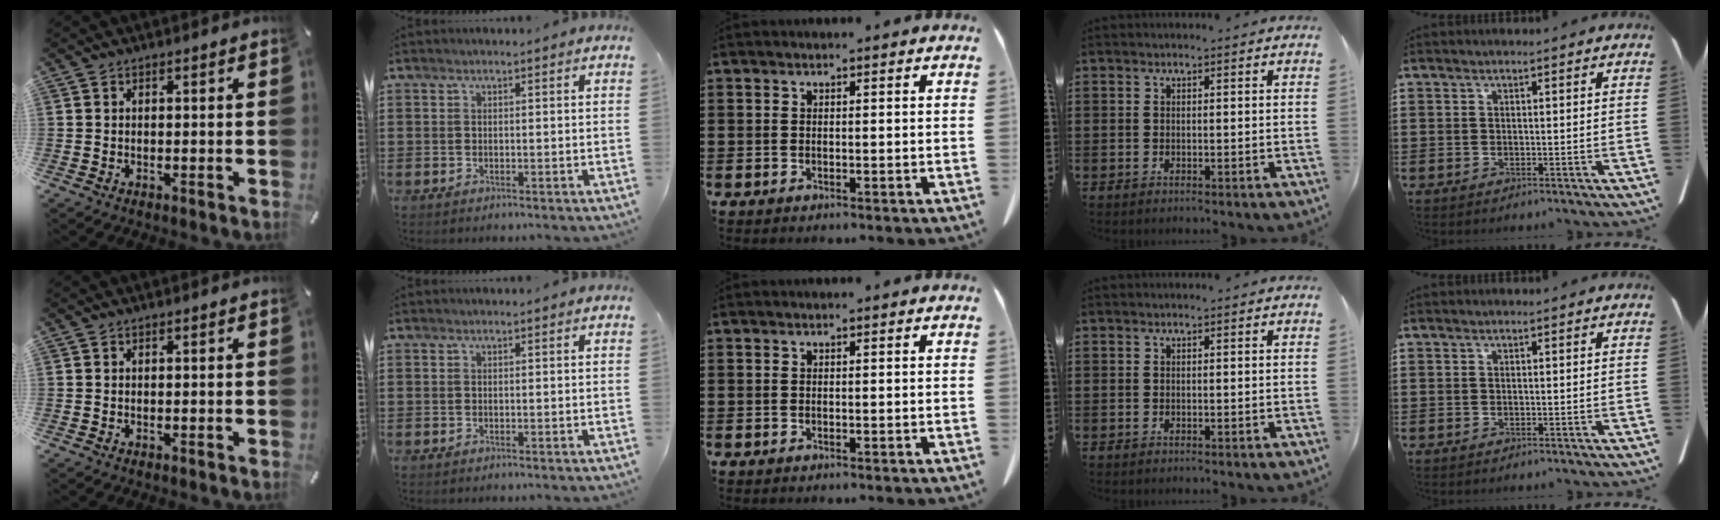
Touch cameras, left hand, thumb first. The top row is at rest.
{}